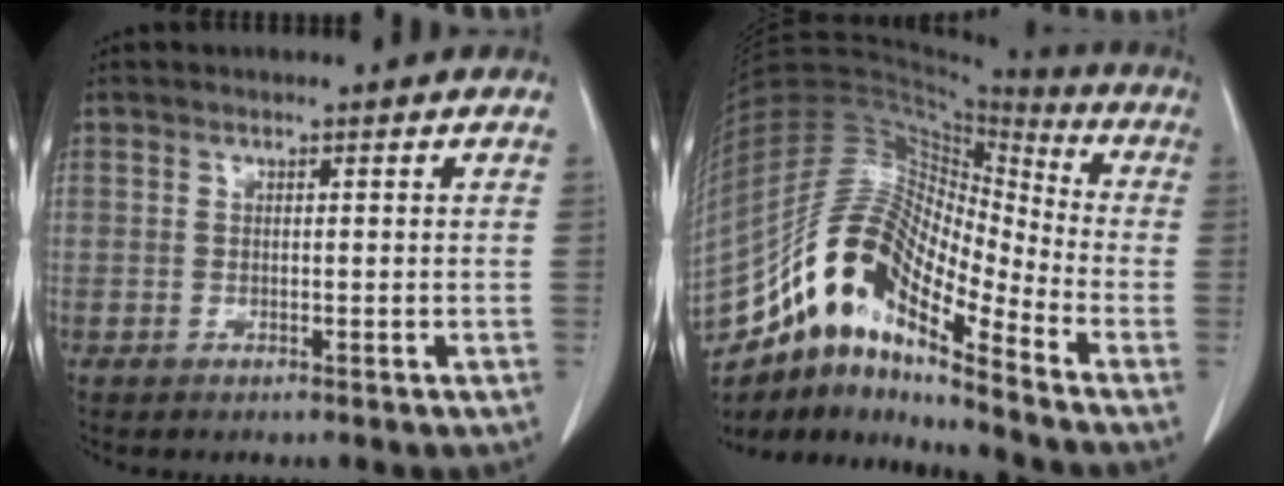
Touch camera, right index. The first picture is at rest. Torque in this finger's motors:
{"motor_torque": [1.09, -1.04, 0.76, 0.21]}